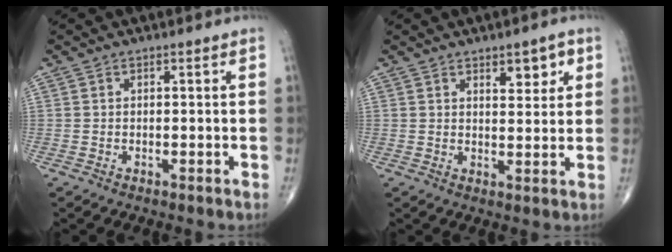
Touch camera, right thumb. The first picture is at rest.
{"total": 5.1, "force": [2.6, 2.2, 3.9], "torque": [-0.038, -0.015, 0.036]}